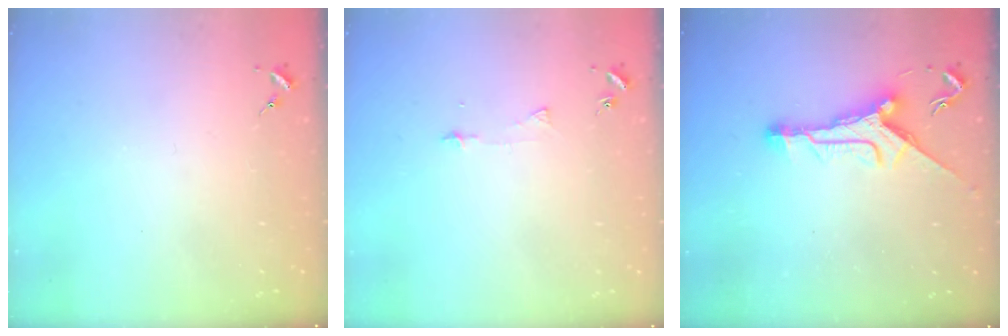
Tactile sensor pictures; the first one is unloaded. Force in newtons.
{"total": 4.2, "press": 4.2, "slide": 0.5}
{"total": 10.9, "press": 10.9, "slide": 0.7}